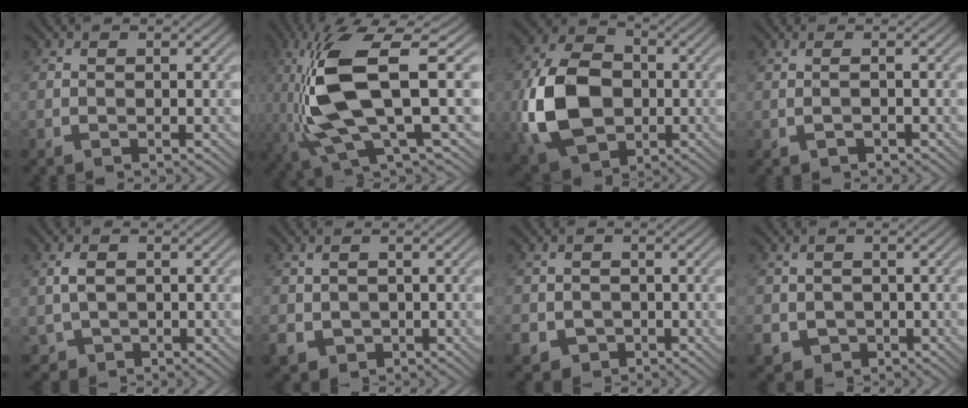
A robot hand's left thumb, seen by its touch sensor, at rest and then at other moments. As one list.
[{"total": 12.1, "force": [-0.7, 3.2, 11.7], "torque": [-0.247, 0.004, -0.009]}, {"total": 14.0, "force": [-2.5, 10.1, 9.4], "torque": [-0.226, -0.001, -0.056]}, {"total": 0.7, "force": [-0.3, 0.0, 0.6], "torque": [-0.013, 0.004, -0.006]}, {"total": 3.4, "force": [-0.1, 2.6, 2.1], "torque": [-0.053, -0.001, 0.001]}, {"total": 3.2, "force": [-0.6, 2.7, 1.6], "torque": [-0.051, -0.010, -0.008]}, {"total": 4.2, "force": [-1.5, 3.7, 1.2], "torque": [-0.037, -0.014, -0.033]}, {"total": 3.6, "force": [-1.0, 3.2, 1.2], "torque": [-0.046, -0.018, -0.014]}]